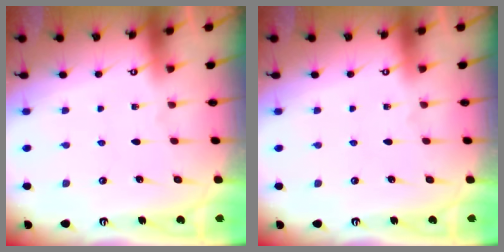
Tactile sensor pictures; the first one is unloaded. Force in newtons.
{"total": 0.0}